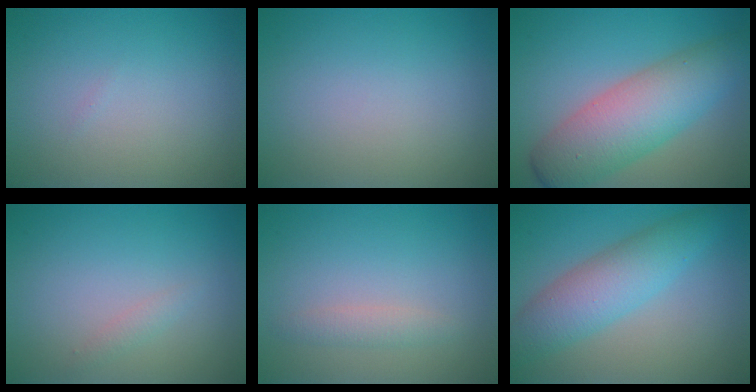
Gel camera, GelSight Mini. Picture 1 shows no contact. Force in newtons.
{"total": 0.0}
{"total": 7.8, "press": 7.8, "slide": 0.2}
{"total": 0.8, "press": 0.8, "slide": 0.1}
{"total": 1.4, "press": 1.4, "slide": 0.1}
{"total": 5.3, "press": 5.3, "slide": 0.1}